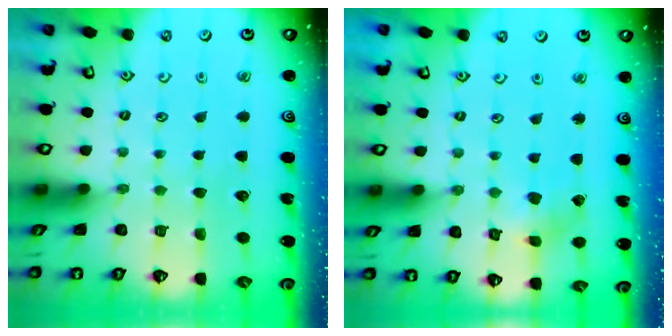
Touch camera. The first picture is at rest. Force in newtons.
{"total": 2.9, "press": 2.9, "slide": 0.3}